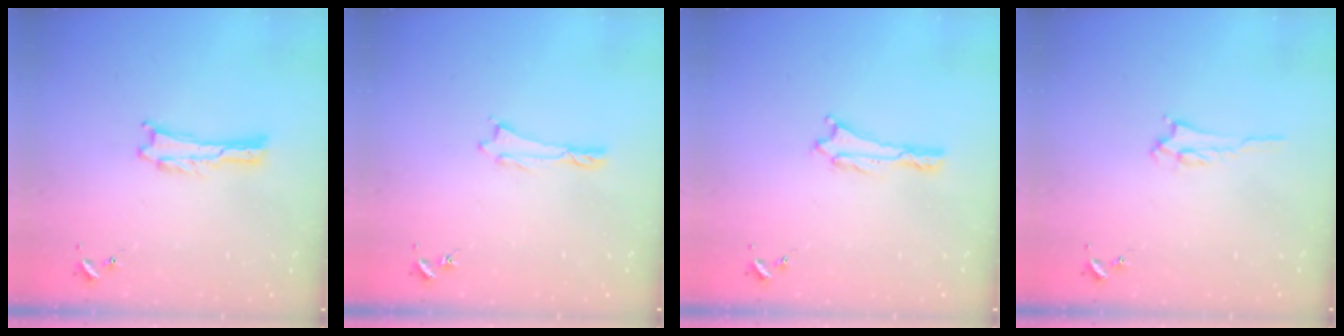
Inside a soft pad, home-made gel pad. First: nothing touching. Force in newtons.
{"total": 0.5, "press": 0.5, "slide": 0.2}
{"total": 0.0}
{"total": 2.2, "press": 2.2, "slide": 0.3}